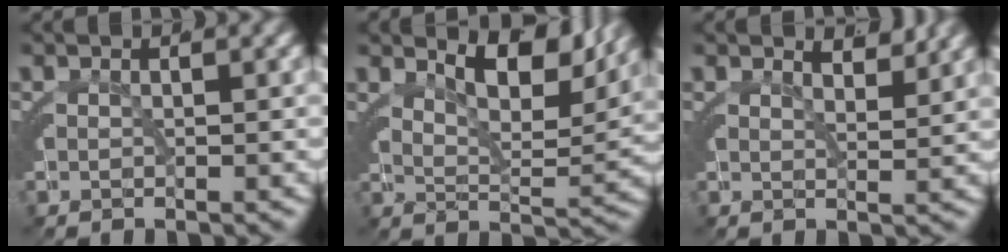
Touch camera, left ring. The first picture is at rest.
{"total": 6.6, "force": [5.3, 0.4, 3.8], "torque": [-0.053, 0.002, 0.087]}
{"total": 1.9, "force": [1.8, -0.3, 0.6], "torque": [-0.001, -0.011, 0.036]}